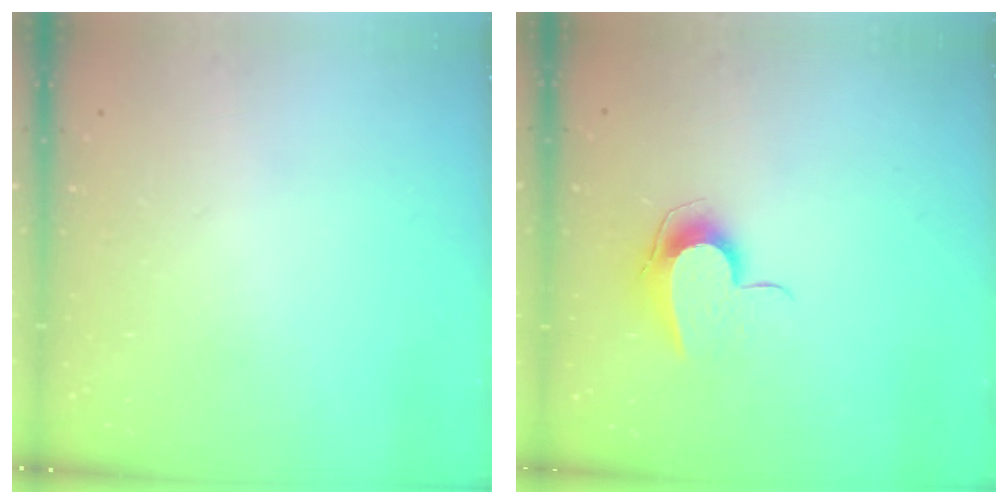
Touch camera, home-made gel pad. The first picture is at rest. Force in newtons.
{"total": 9.2, "press": 9.2, "slide": 0.8}